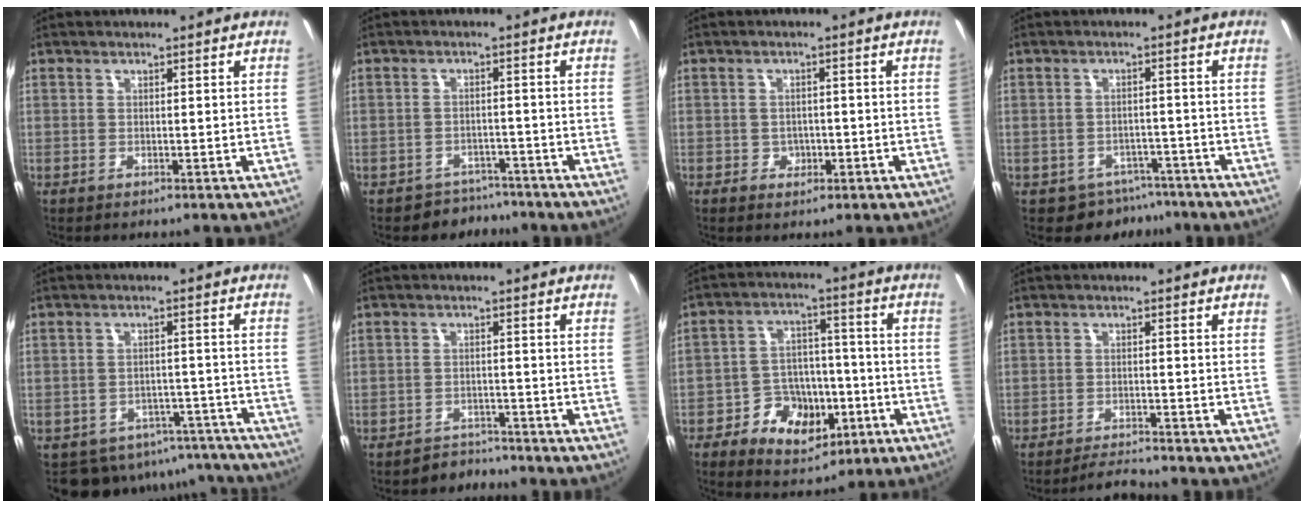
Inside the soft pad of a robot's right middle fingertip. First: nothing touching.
{"total": 4.3, "force": [-3.5, 2.4, -0.4], "torque": [0.002, 0.014, -0.053]}
{"total": 2.8, "force": [-0.5, 2.5, 1.3], "torque": [-0.023, -0.001, -0.003]}
{"total": 5.4, "force": [-3.9, 3.6, 0.9], "torque": [-0.019, 0.012, -0.044]}
{"total": 12.4, "force": [-10.4, 6.0, 2.8], "torque": [-0.049, 0.020, -0.113]}
{"total": 2.8, "force": [-2.6, 1.0, -0.5], "torque": [0.001, 0.007, -0.044]}
{"total": 13.1, "force": [-5.3, 9.5, 7.2], "torque": [-0.148, 0.026, -0.071]}
{"total": 3.5, "force": [-3.5, 0.0, 0.6], "torque": [-0.027, -0.006, -0.063]}